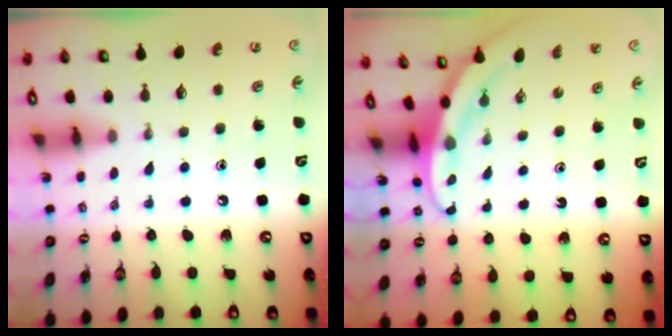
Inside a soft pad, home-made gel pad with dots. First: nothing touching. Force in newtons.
{"total": 3.3, "press": 3.3, "slide": 0.1}